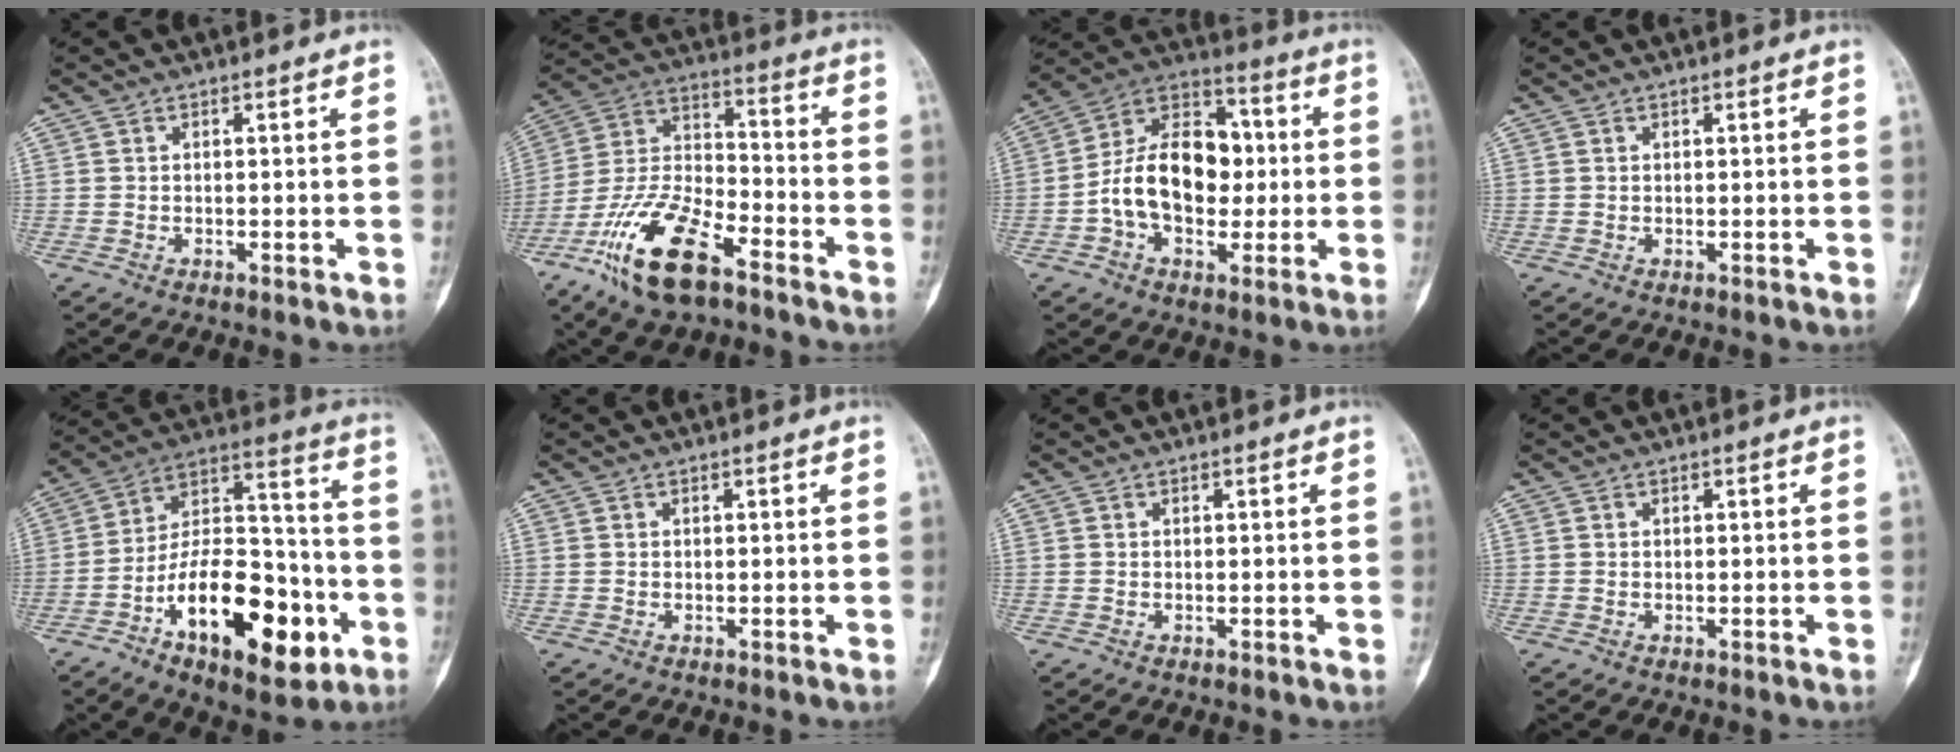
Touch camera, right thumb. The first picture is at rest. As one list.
[{"total": 17.3, "force": [-10.3, 6.9, 12.1], "torque": [-0.230, 0.058, -0.198]}, {"total": 17.3, "force": [-0.7, 11.6, 12.7], "torque": [-0.178, 0.036, -0.018]}, {"total": 0.0}, {"total": 24.3, "force": [-9.5, 11.7, 19.0], "torque": [-0.277, 0.061, -0.146]}, {"total": 0.0}, {"total": 0.0}, {"total": 0.0}]